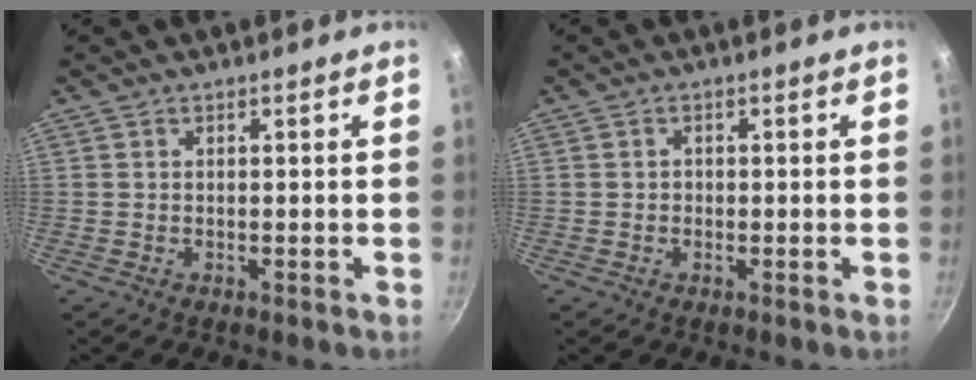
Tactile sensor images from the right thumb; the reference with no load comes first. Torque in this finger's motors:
{"motor_torque": [-0.24, -0.16, 0.11, -0.32, -0.03]}